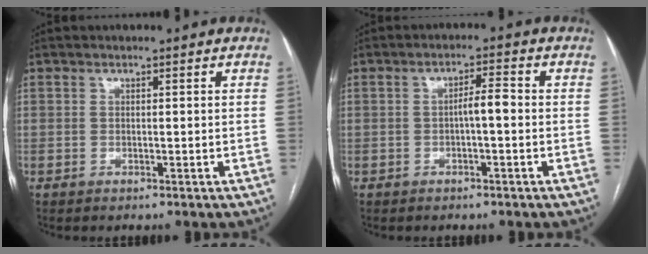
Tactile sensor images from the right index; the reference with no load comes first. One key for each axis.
{"total": 3.0, "fx": -0.5, "fy": 0.5, "fz": 2.9, "tx": -0.047, "ty": 0.008, "tz": -0.008}